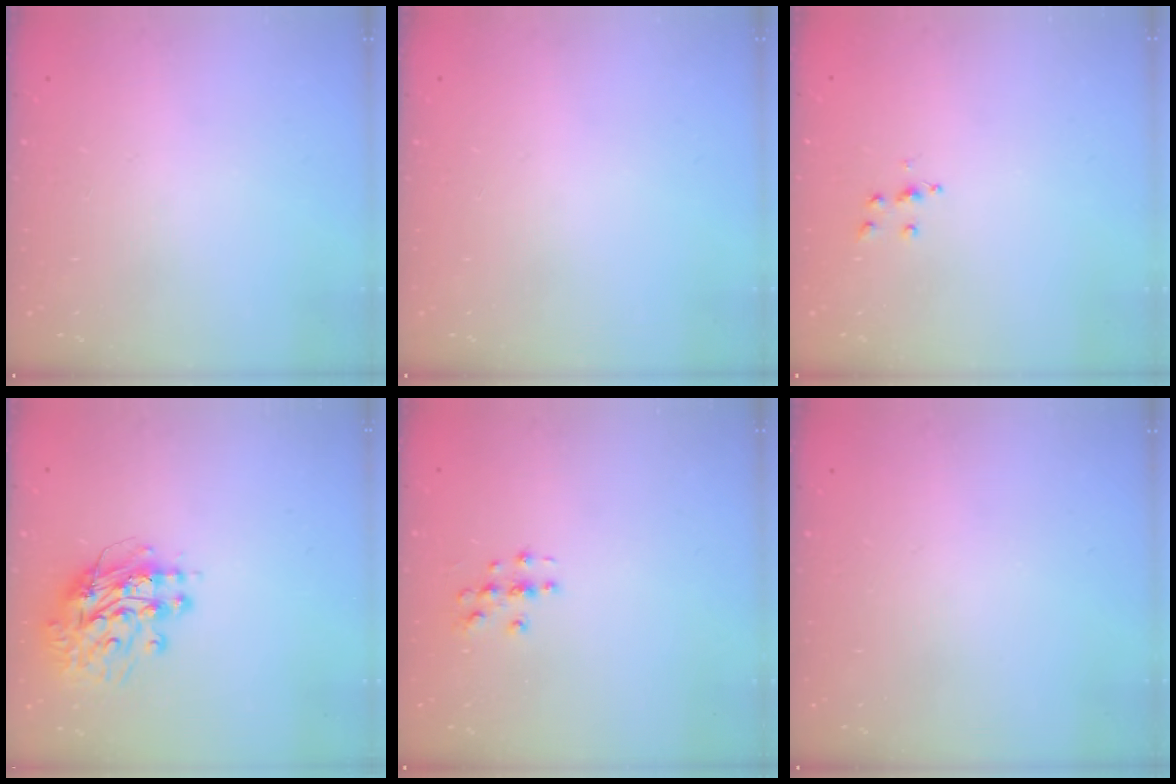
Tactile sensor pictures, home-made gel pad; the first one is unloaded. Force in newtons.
{"total": 0.0}
{"total": 4.8, "press": 4.8, "slide": 0.5}
{"total": 12.5, "press": 12.4, "slide": 1.2}
{"total": 3.1, "press": 3.0, "slide": 0.3}
{"total": 0.0}